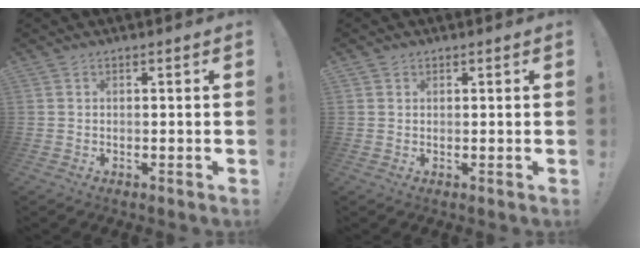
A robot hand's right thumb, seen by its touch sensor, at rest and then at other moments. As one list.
[{"total": 0.9, "force": [0.6, 0.7, 0.1], "torque": [0.007, -0.003, 0.010]}]